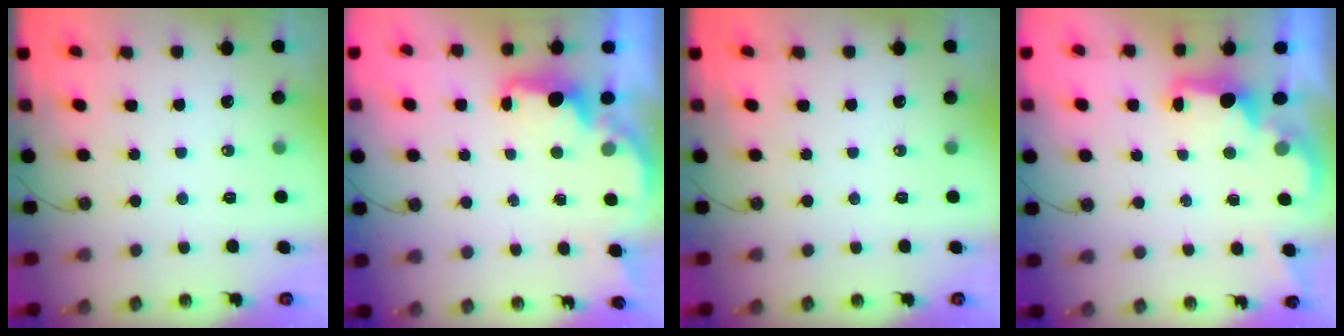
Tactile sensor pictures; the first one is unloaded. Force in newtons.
{"total": 2.3, "press": 2.2, "slide": 0.8}
{"total": 0.0}
{"total": 2.3, "press": 2.2, "slide": 0.7}